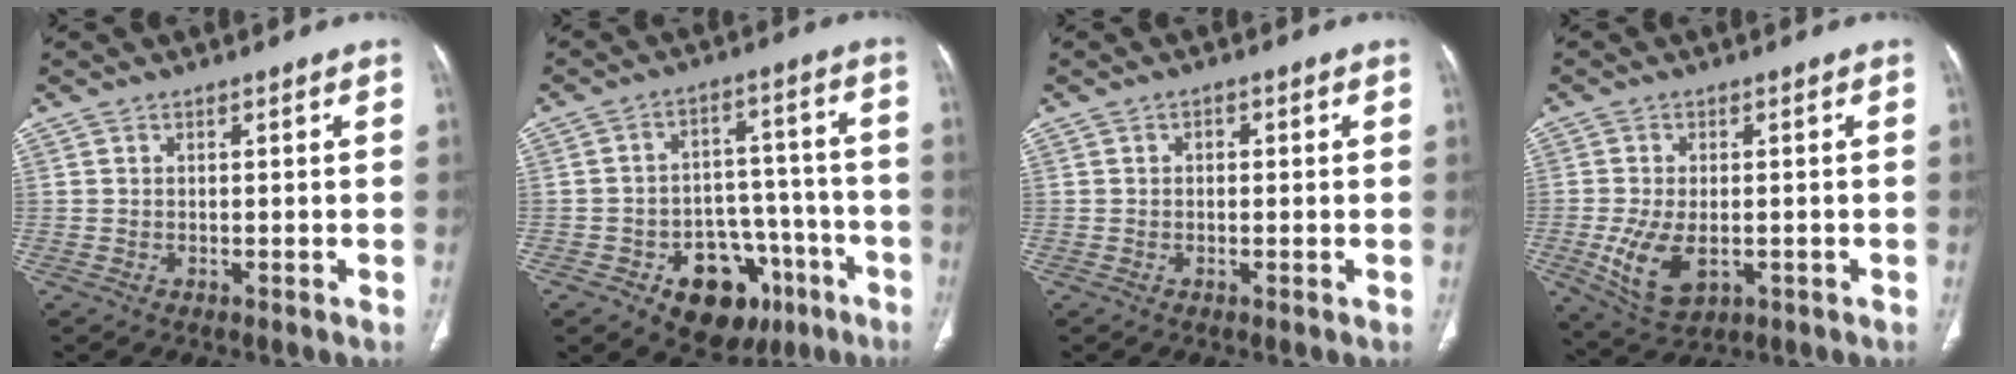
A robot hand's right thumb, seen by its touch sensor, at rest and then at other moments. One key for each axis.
{"total": 15.7, "fx": -7.9, "fy": 10.5, "fz": 8.5, "tx": -0.074, "ty": 0.066, "tz": -0.105}
{"total": 1.2, "fx": 0.2, "fy": 0.9, "fz": 0.8, "tx": -0.007, "ty": 0.004, "tz": 0.001}
{"total": 9.0, "fx": -2.0, "fy": 5.2, "fz": 7.1, "tx": -0.142, "ty": -0.009, "tz": -0.022}